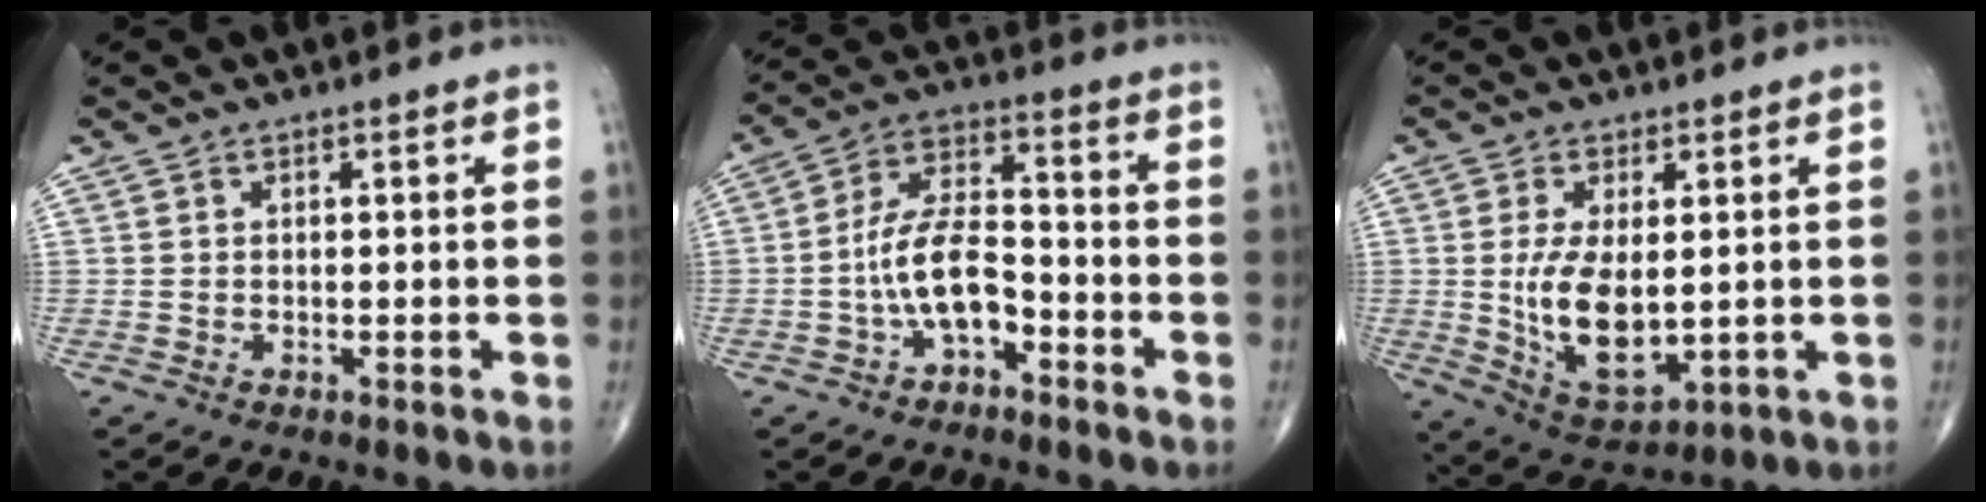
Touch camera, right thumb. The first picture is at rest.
{"total": 10.2, "force": [-3.7, 5.4, 7.8], "torque": [-0.137, 0.047, -0.072]}
{"total": 11.8, "force": [0.2, 5.8, 10.2], "torque": [-0.177, -0.021, 0.022]}